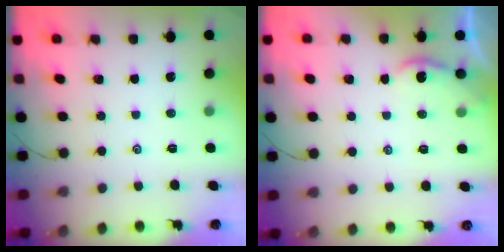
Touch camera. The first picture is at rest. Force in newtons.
{"total": 1.2, "press": 1.2, "slide": 0.2}